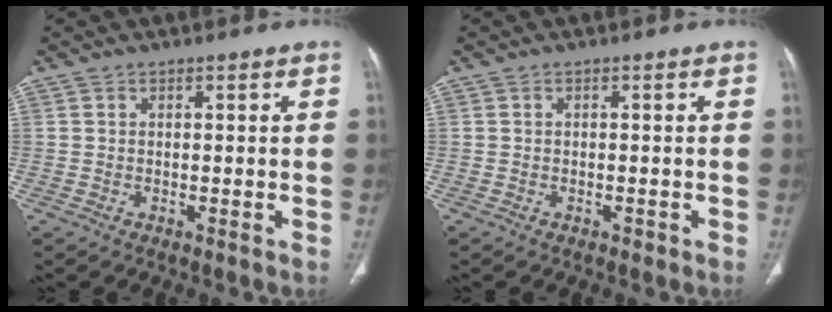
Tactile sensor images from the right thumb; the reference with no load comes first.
{"total": 0.7, "force": [-0.4, 0.5, 0.3], "torque": [-0.005, 0.000, -0.007]}